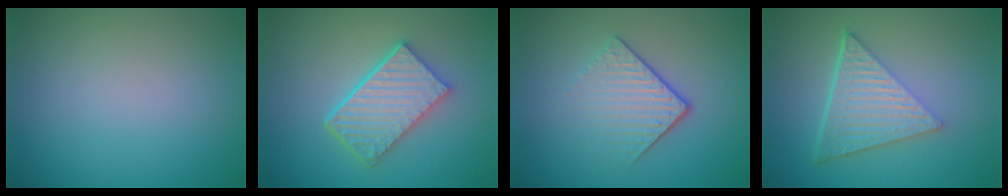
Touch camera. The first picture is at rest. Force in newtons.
{"total": 5.6, "press": 4.2, "slide": 3.7}
{"total": 4.2, "press": 2.7, "slide": 3.3}
{"total": 6.7, "press": 4.5, "slide": 5.0}